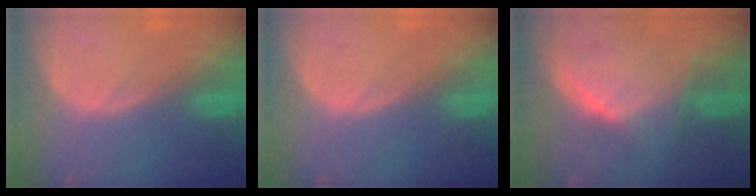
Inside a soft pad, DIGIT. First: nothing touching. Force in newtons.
{"total": 0.0}
{"total": 6.3, "press": 6.1, "slide": 1.6}